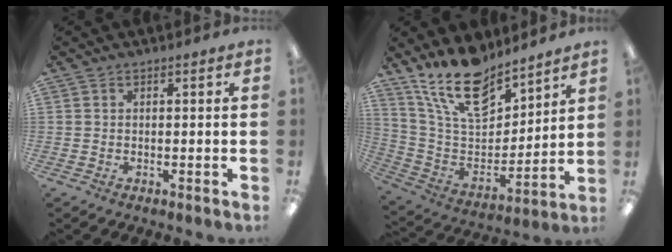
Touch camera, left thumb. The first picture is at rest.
{"total": 18.1, "force": [13.8, 7.9, 8.6], "torque": [-0.175, -0.080, 0.252]}